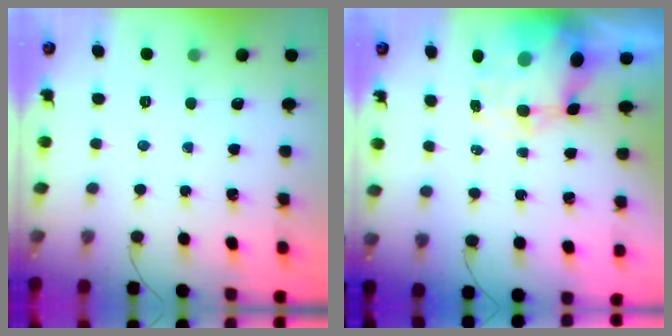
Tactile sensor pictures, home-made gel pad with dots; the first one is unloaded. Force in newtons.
{"total": 9.4, "press": 9.2, "slide": 2.1}